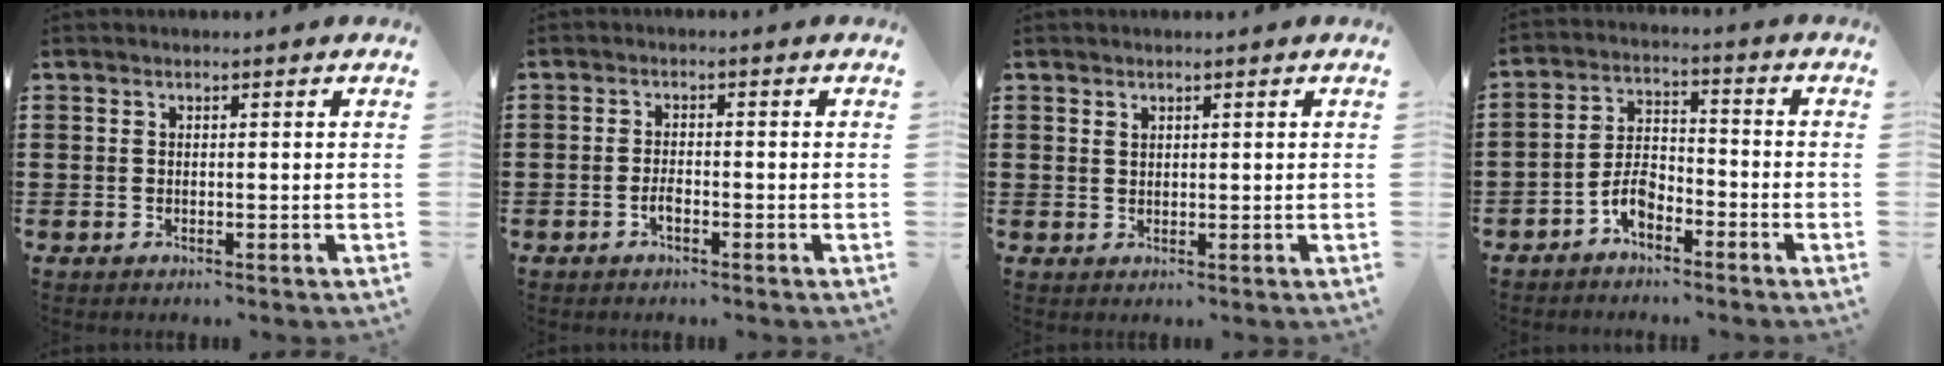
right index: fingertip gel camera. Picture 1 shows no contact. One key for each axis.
{"total": 1.9, "fx": -1.0, "fy": 0.4, "fz": 1.6, "tx": -0.031, "ty": -0.004, "tz": -0.017}
{"total": 1.0, "fx": 0.8, "fy": 0.6, "fz": 0.2, "tx": -0.005, "ty": 0.002, "tz": 0.015}
{"total": 5.1, "fx": -3.2, "fy": 2.4, "fz": 3.2, "tx": -0.071, "ty": 0.006, "tz": -0.062}